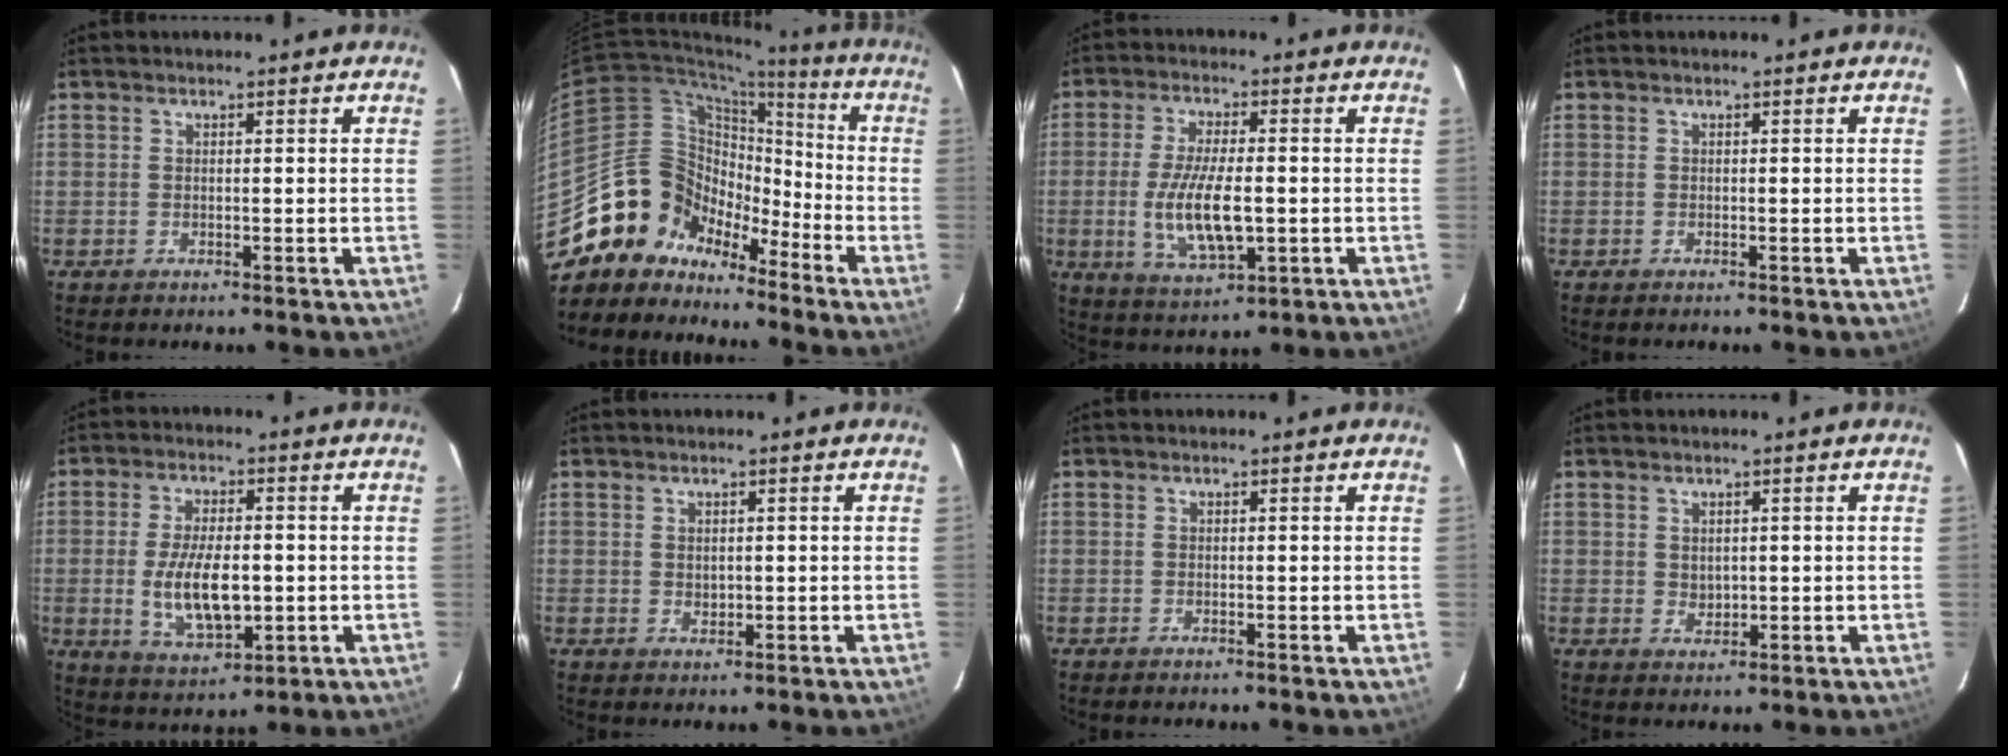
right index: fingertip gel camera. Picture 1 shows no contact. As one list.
[{"total": 14.2, "force": [-10.4, 9.4, 2.0], "torque": [-0.049, 0.053, -0.195]}, {"total": 11.3, "force": [-1.7, 4.2, 10.3], "torque": [-0.207, -0.013, -0.025]}, {"total": 0.0}, {"total": 11.0, "force": [-1.4, 5.0, 9.7], "torque": [-0.191, -0.012, -0.016]}, {"total": 1.2, "force": [0.4, 1.0, 0.4], "torque": [-0.004, 0.000, 0.010]}, {"total": 0.0}, {"total": 1.8, "force": [0.6, 1.6, 0.7], "torque": [-0.007, 0.000, 0.016]}]